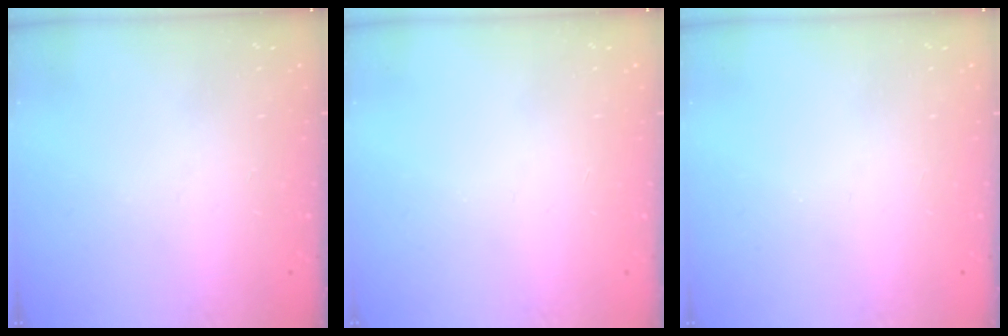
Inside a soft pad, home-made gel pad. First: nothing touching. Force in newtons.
{"total": 0.0}
{"total": 0.0}